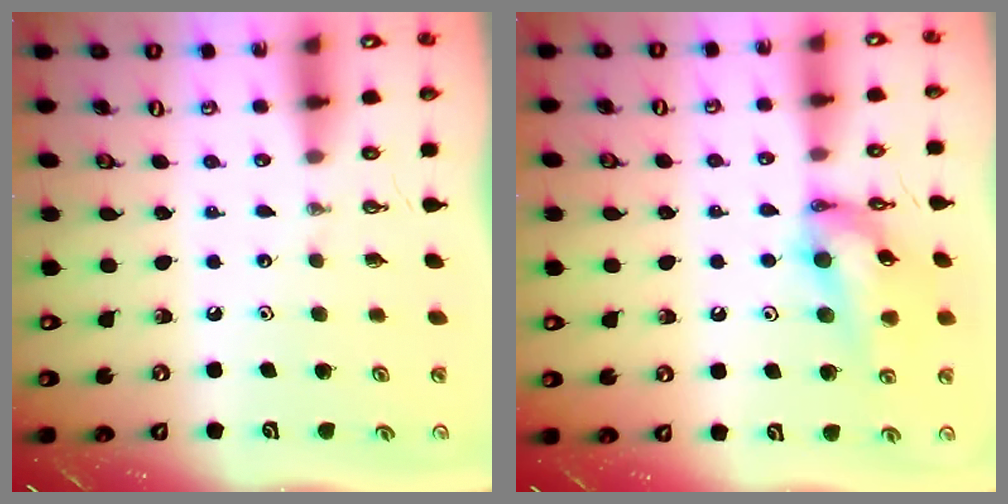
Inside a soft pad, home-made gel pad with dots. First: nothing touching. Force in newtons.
{"total": 14.1, "press": 14.0, "slide": 1.3}